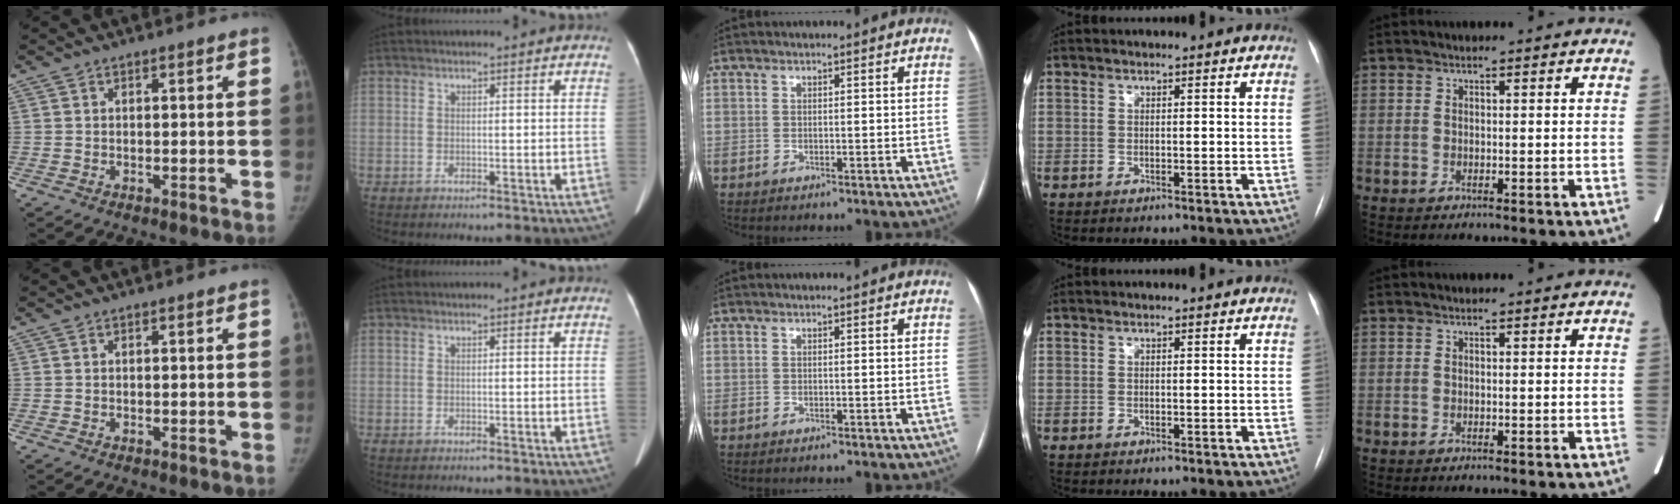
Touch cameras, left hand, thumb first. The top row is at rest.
{}